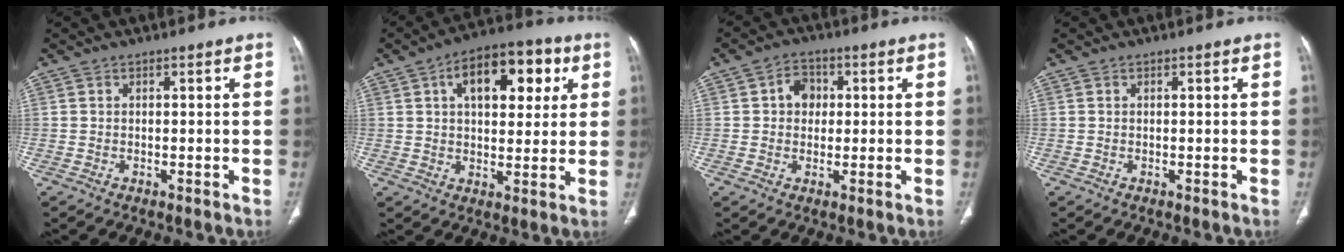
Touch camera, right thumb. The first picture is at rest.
{"total": 15.0, "force": [5.3, 8.1, 11.4], "torque": [-0.126, 0.008, 0.077]}
{"total": 5.0, "force": [0.8, 4.1, 2.7], "torque": [-0.014, 0.007, 0.009]}
{"total": 0.0}